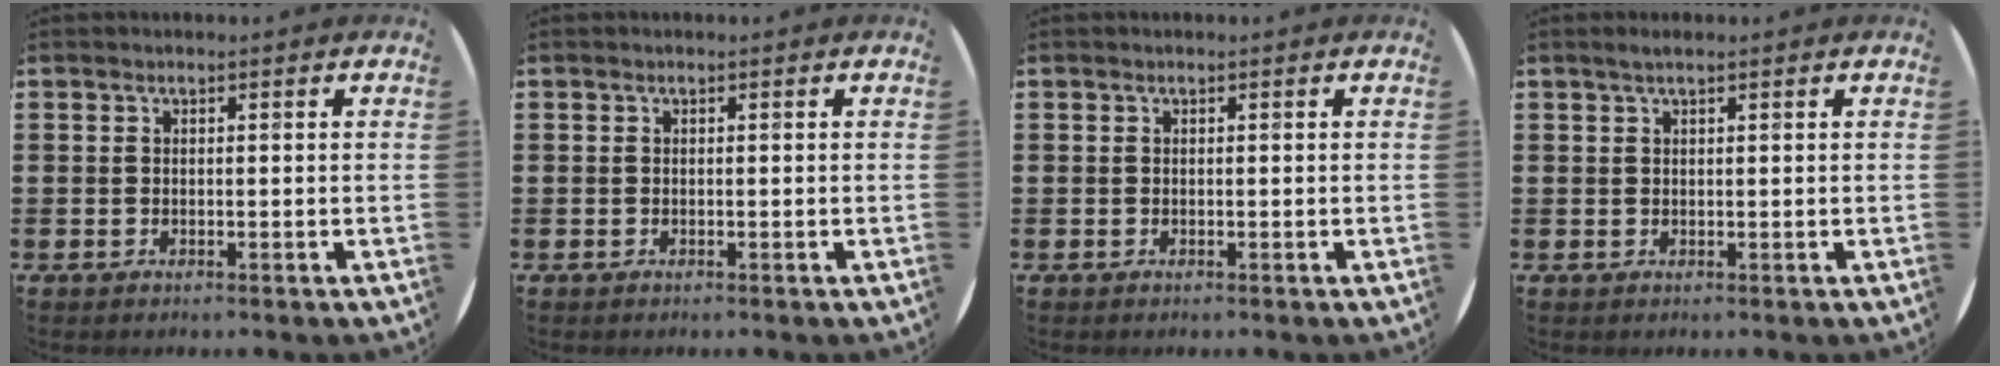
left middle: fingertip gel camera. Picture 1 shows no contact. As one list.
[{"total": 0.0}, {"total": 0.0}, {"total": 1.0, "force": [0.6, 0.0, 0.7], "torque": [-0.014, 0.003, 0.011]}]